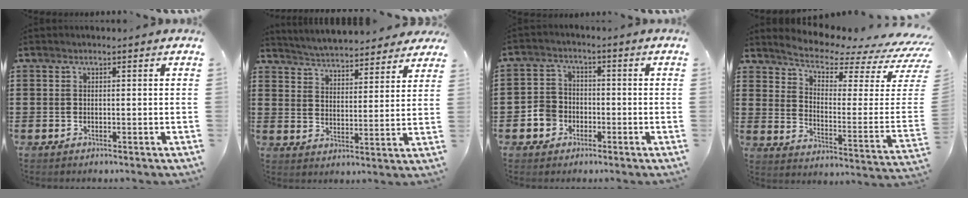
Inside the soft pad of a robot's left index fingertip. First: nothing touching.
{"total": 4.6, "force": [4.6, 0.1, 0.2], "torque": [-0.029, -0.031, 0.076]}
{"total": 4.2, "force": [-1.9, 3.4, 1.3], "torque": [-0.039, 0.008, -0.041]}
{"total": 4.9, "force": [4.4, 0.4, 2.1], "torque": [-0.052, -0.057, 0.065]}